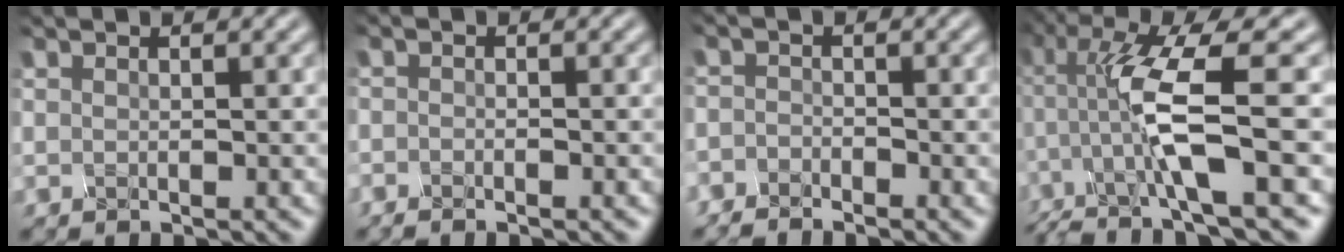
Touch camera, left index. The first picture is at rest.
{"total": 1.8, "force": [-1.8, -0.2, -0.2], "torque": [0.002, -0.006, -0.011]}
{"total": 2.8, "force": [-2.6, -0.4, -1.0], "torque": [0.004, 0.000, -0.032]}
{"total": 8.8, "force": [-3.1, 0.9, 8.2], "torque": [-0.173, 0.006, -0.037]}